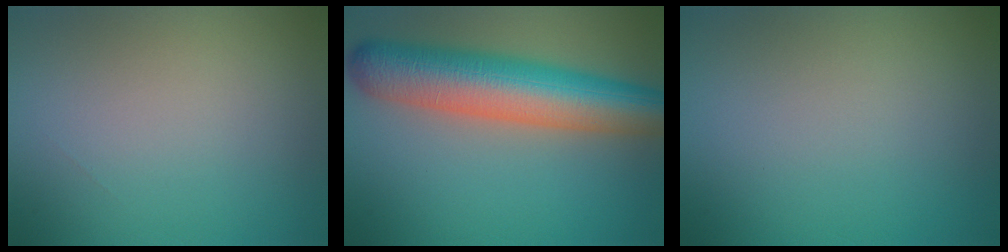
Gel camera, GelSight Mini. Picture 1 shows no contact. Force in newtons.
{"total": 10.2, "press": 10.2, "slide": 0.4}
{"total": 0.0}